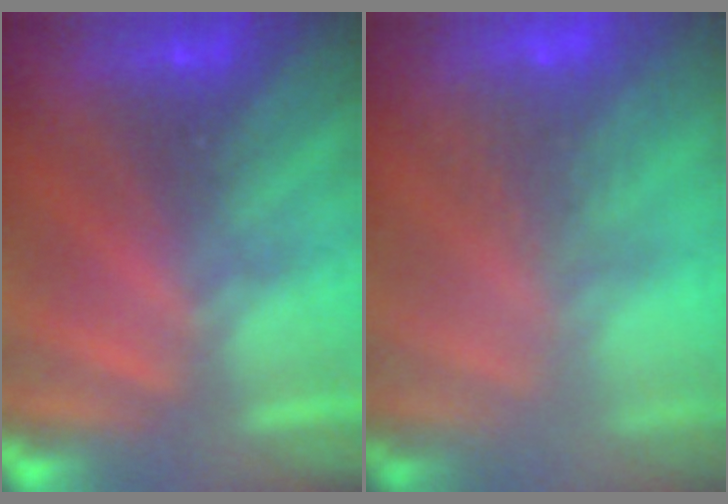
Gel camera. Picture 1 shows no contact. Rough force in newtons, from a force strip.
{"total": 8.1}